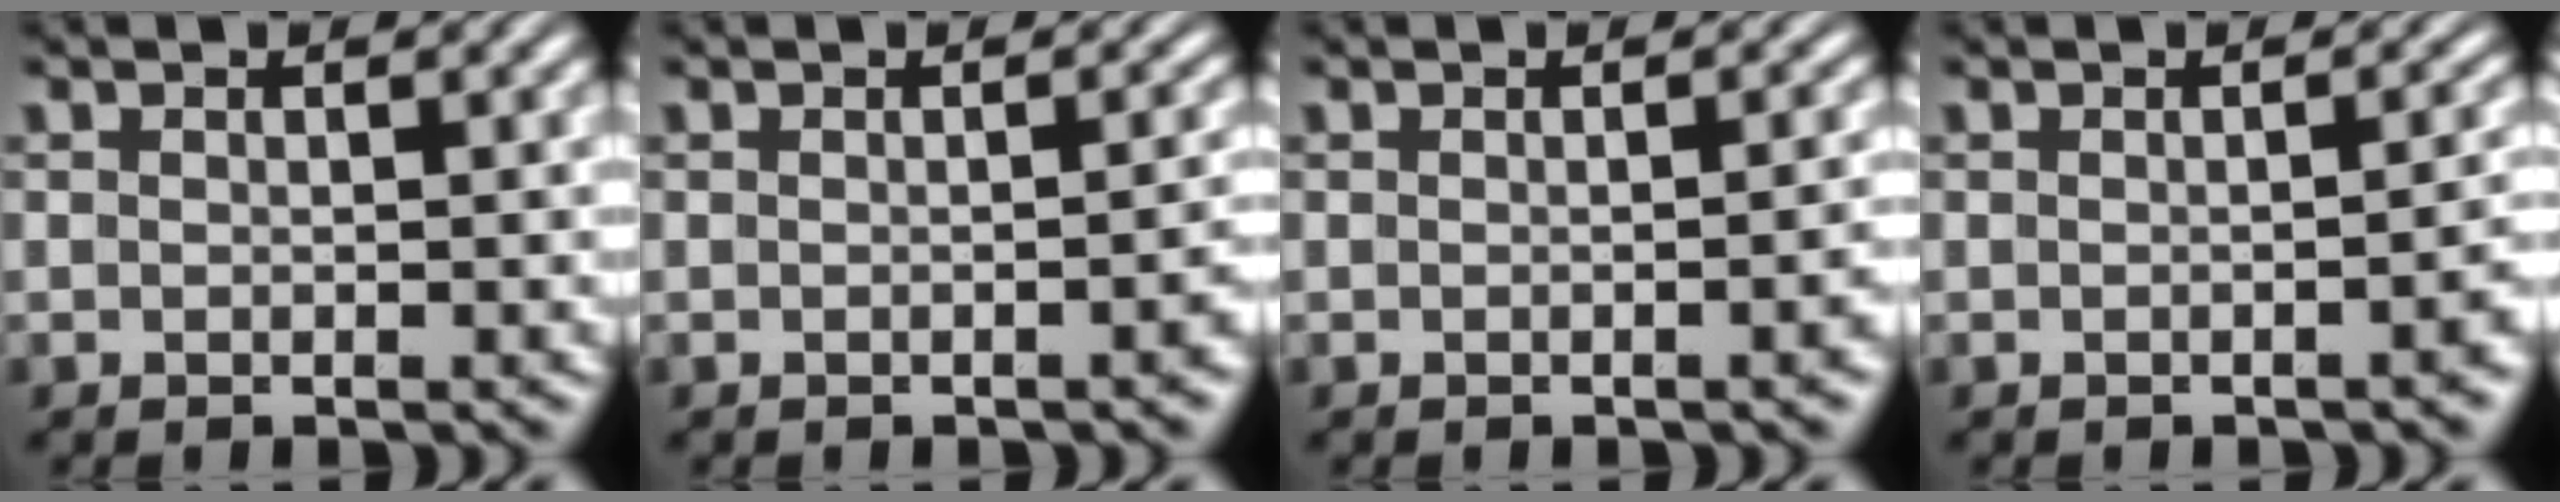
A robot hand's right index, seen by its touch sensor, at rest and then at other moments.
{"total": 1.3, "force": [-0.9, 0.0, 0.9], "torque": [-0.011, 0.010, -0.015]}
{"total": 1.1, "force": [-0.6, -0.1, 0.8], "torque": [-0.011, 0.010, -0.012]}
{"total": 1.7, "force": [-1.1, 0.1, 1.2], "torque": [-0.016, 0.010, -0.018]}